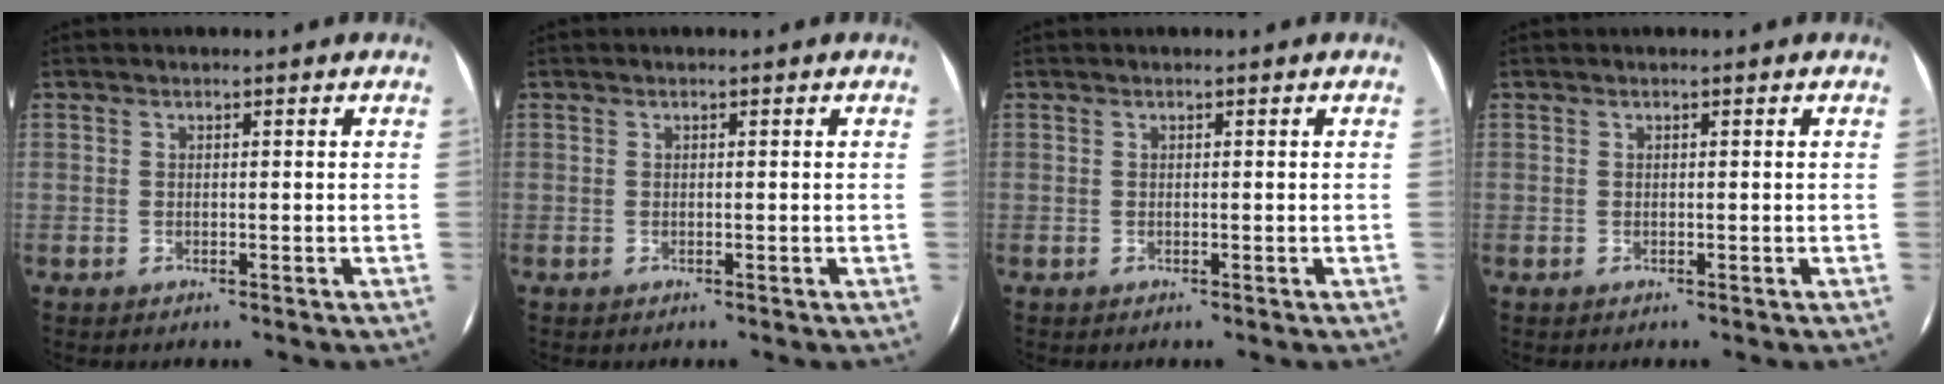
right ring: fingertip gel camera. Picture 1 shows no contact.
{"total": 0.0}
{"total": 0.0}
{"total": 0.0}